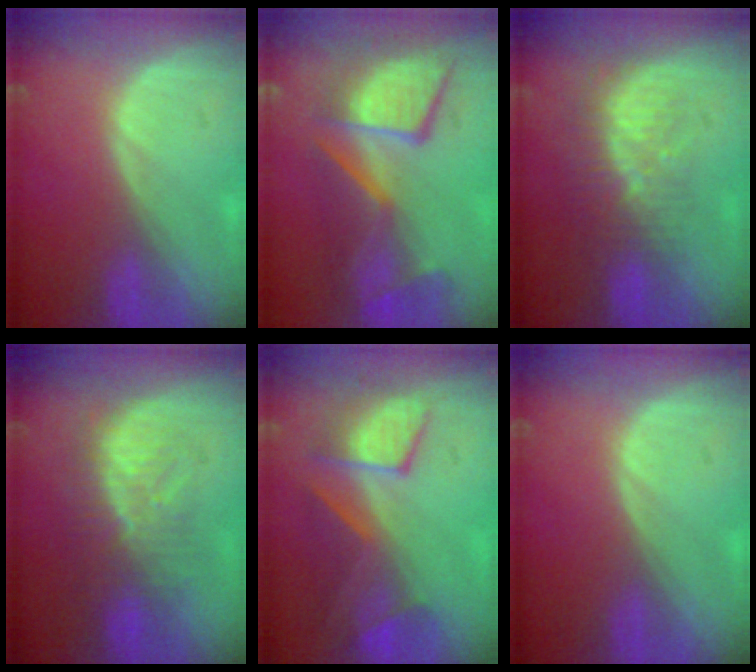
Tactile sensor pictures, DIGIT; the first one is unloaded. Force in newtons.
{"total": 11.3, "press": 10.5, "slide": 4.2}
{"total": 8.4, "press": 7.6, "slide": 3.7}
{"total": 8.4, "press": 8.2, "slide": 2.0}
{"total": 8.7, "press": 8.2, "slide": 2.8}
{"total": 0.0}